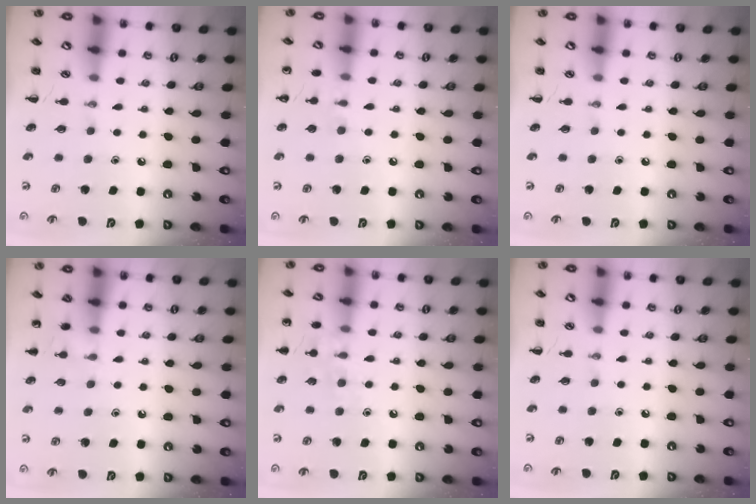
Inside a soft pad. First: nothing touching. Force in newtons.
{"total": 4.5, "press": 4.3, "slide": 1.4}
{"total": 0.0}
{"total": 4.5, "press": 4.2, "slide": 1.5}
{"total": 9.0, "press": 8.9, "slide": 1.7}
{"total": 0.0}